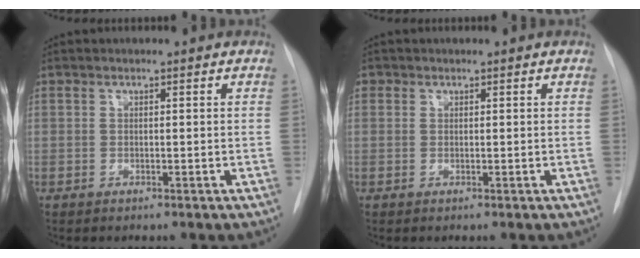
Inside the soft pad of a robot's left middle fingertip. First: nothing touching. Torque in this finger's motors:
{"motor_torque": [0.48, -0.51, 0.01, 0.02]}